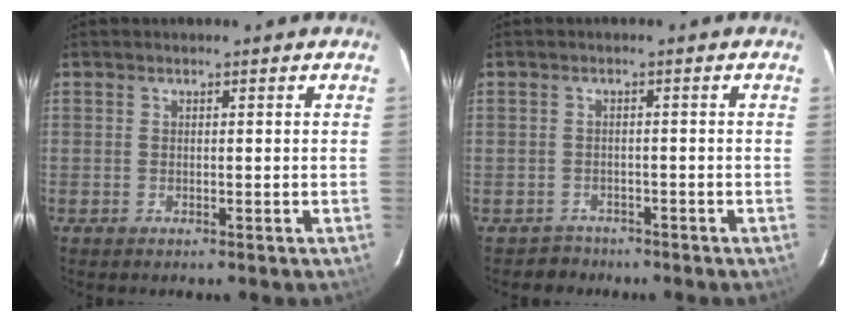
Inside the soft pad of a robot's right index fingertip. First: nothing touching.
{"total": 2.9, "force": [-2.1, 2.0, -0.6], "torque": [0.007, 0.016, -0.033]}